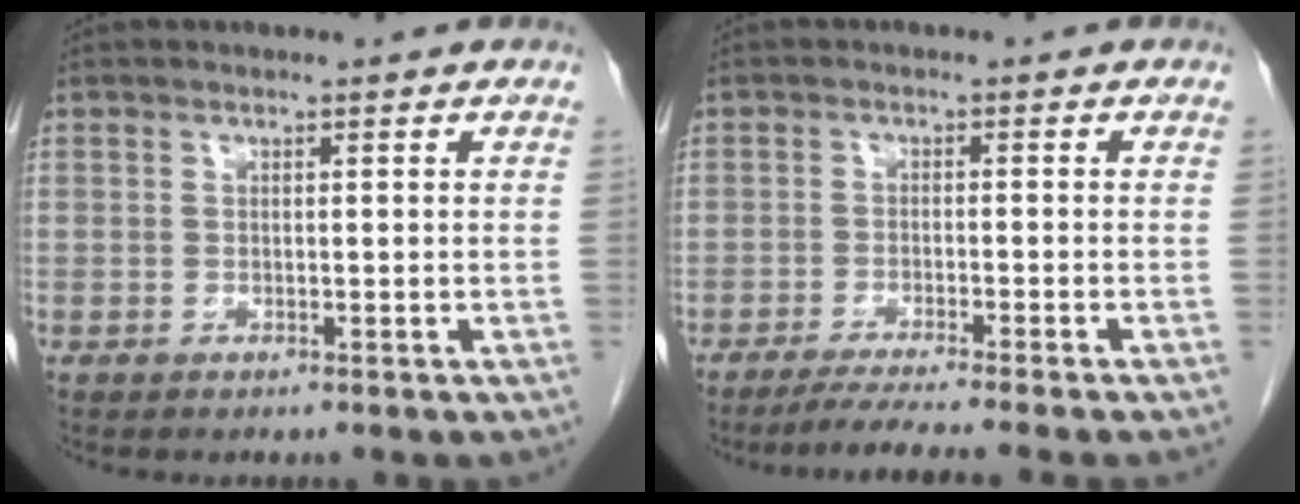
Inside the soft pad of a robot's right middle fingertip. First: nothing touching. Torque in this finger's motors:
{"motor_torque": [0.04, -0.03, 0.04, 0.03]}